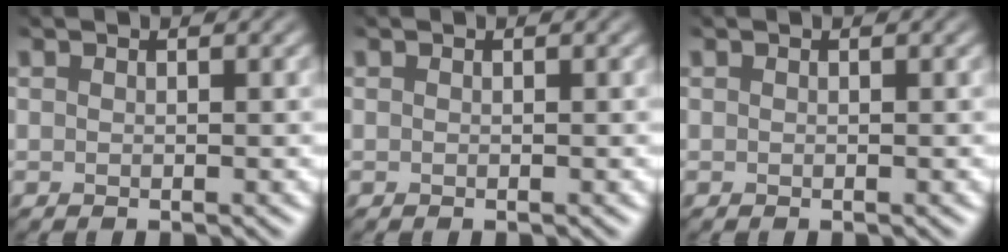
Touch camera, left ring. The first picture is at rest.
{"total": 0.0}
{"total": 0.0}